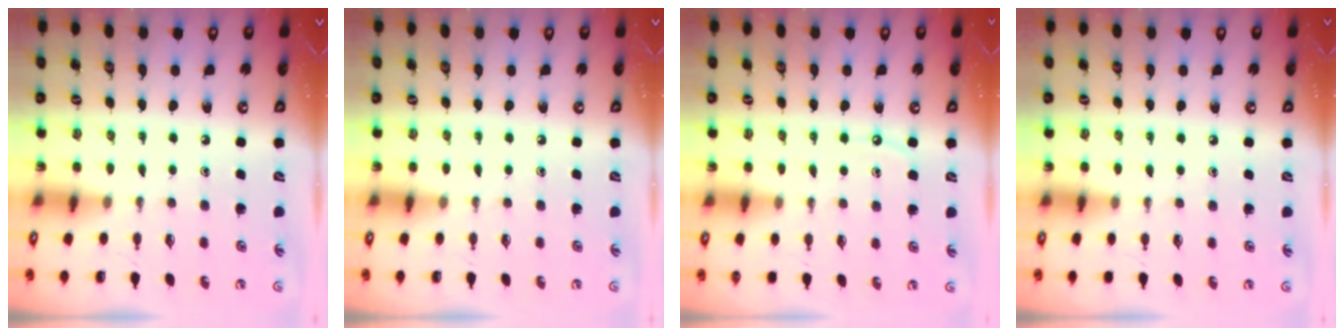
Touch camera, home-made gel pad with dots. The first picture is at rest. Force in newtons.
{"total": 0.0}
{"total": 4.6, "press": 4.5, "slide": 0.7}
{"total": 3.3, "press": 3.2, "slide": 0.5}